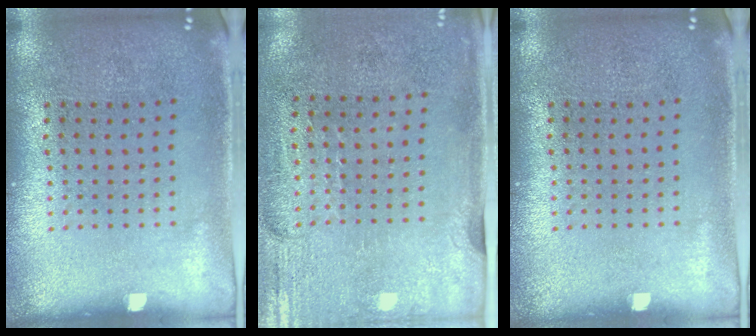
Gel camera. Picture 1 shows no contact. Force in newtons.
{"total": 2.9, "press": 2.5, "slide": 1.5}
{"total": 0.0}